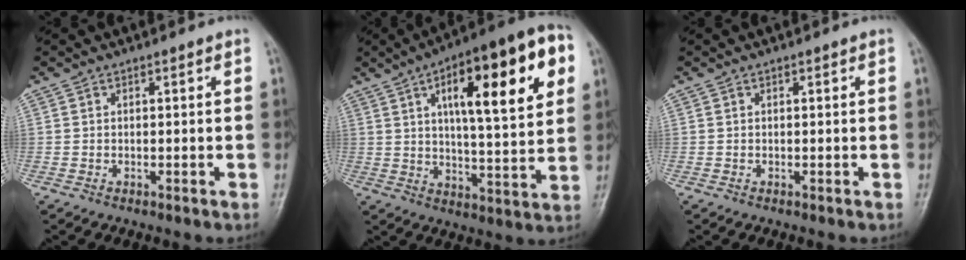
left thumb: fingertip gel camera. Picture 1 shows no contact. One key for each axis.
{"total": 23.4, "fx": 8.2, "fy": 7.2, "fz": 20.7, "tx": -0.275, "ty": 0.001, "tz": 0.113}
{"total": 0.0}